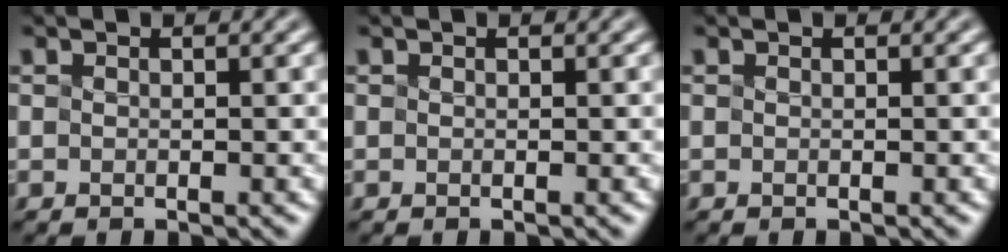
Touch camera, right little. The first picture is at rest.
{"total": 0.0}
{"total": 0.0}